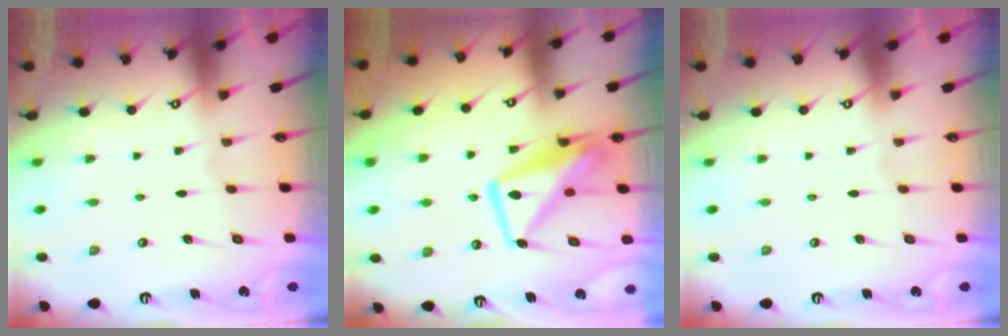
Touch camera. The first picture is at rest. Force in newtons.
{"total": 14.2, "press": 14.1, "slide": 1.5}
{"total": 0.0}